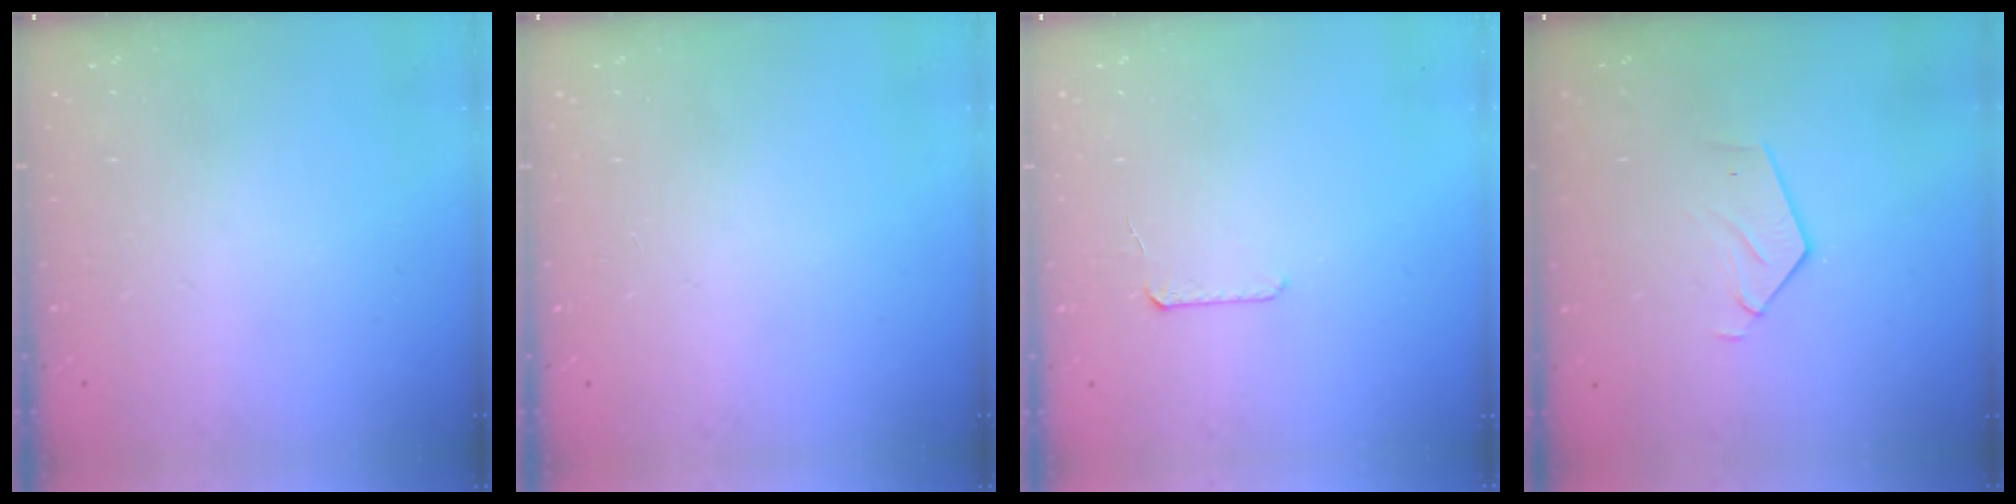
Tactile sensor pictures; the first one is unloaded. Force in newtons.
{"total": 0.0}
{"total": 5.2, "press": 5.1, "slide": 0.5}
{"total": 3.5, "press": 3.5, "slide": 0.3}